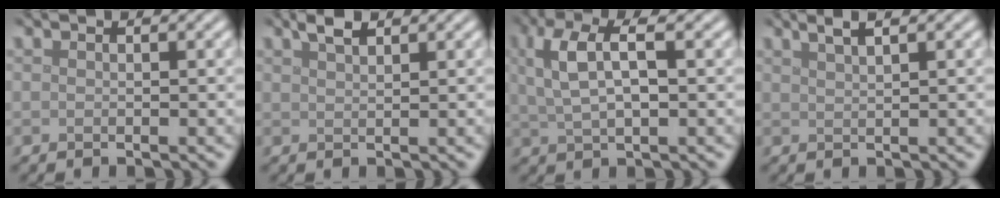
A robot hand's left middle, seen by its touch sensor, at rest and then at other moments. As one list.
[{"total": 1.7, "force": [1.4, 0.4, 0.9], "torque": [-0.017, 0.004, 0.024]}, {"total": 5.2, "force": [1.8, 2.0, 4.4], "torque": [-0.099, 0.007, 0.034]}, {"total": 2.3, "force": [1.5, 0.7, 1.6], "torque": [-0.010, 0.004, 0.016]}]